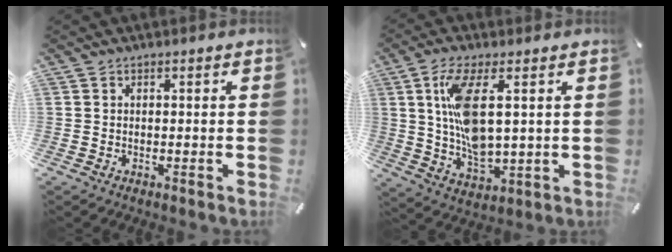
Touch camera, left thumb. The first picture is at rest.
{"total": 12.8, "force": [3.1, 5.5, 11.2], "torque": [-0.220, -0.011, 0.054]}